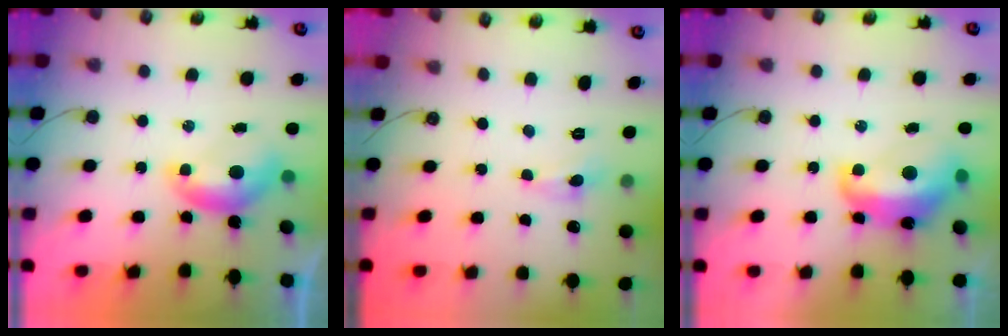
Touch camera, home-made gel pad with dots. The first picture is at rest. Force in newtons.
{"total": 1.0, "press": 0.9, "slide": 0.6}
{"total": 8.6, "press": 8.5, "slide": 1.2}